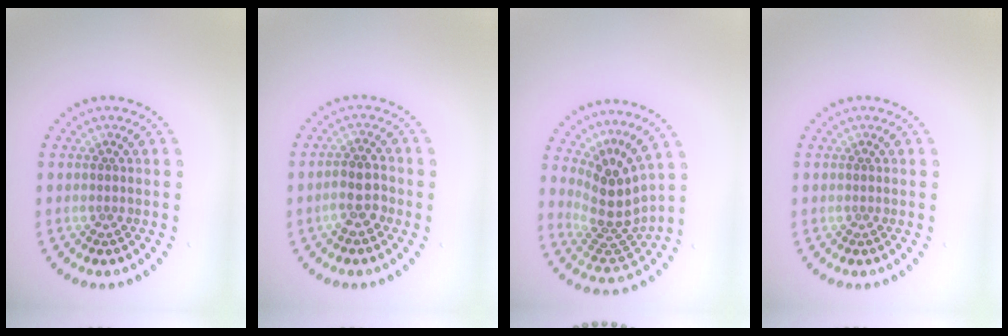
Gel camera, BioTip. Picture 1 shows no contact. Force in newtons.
{"total": 2.6, "press": 2.4, "slide": 0.8}
{"total": 4.4, "press": 3.1, "slide": 3.2}
{"total": 0.0}